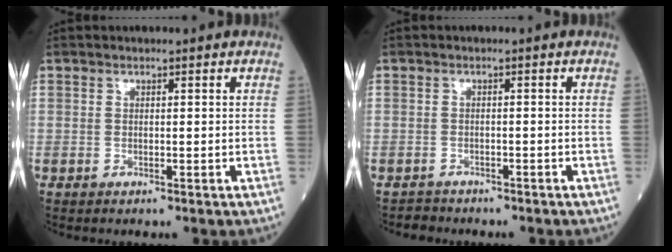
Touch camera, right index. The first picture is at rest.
{"total": 2.9, "force": [-2.4, 1.7, -0.5], "torque": [-0.004, 0.002, -0.042]}